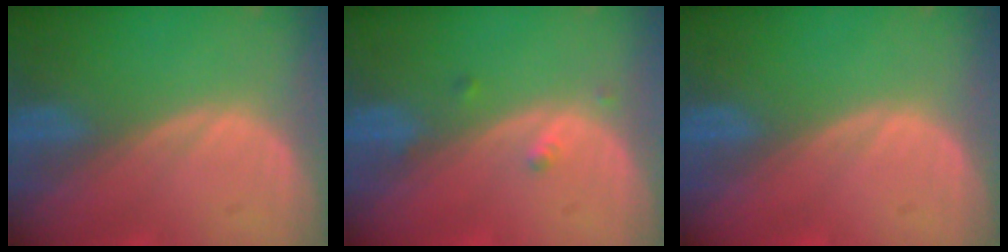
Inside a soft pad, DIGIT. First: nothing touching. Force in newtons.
{"total": 1.6, "press": 1.3, "slide": 0.8}
{"total": 0.0}